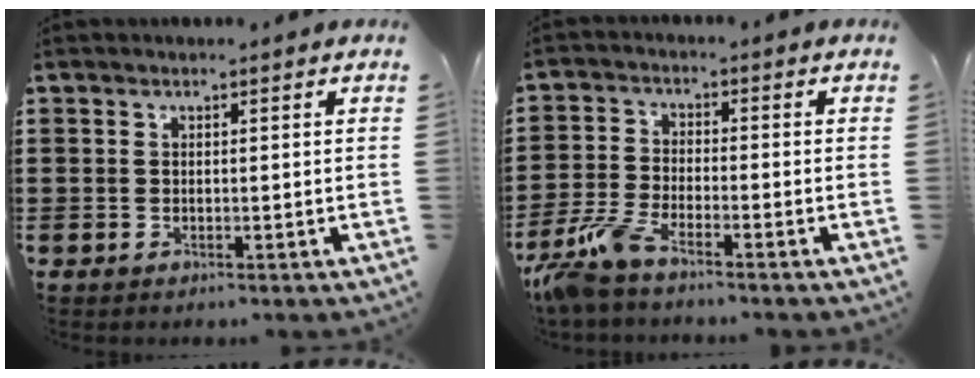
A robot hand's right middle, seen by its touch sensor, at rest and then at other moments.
{"total": 6.0, "force": [-4.8, 0.8, 3.6], "torque": [-0.107, -0.018, -0.099]}